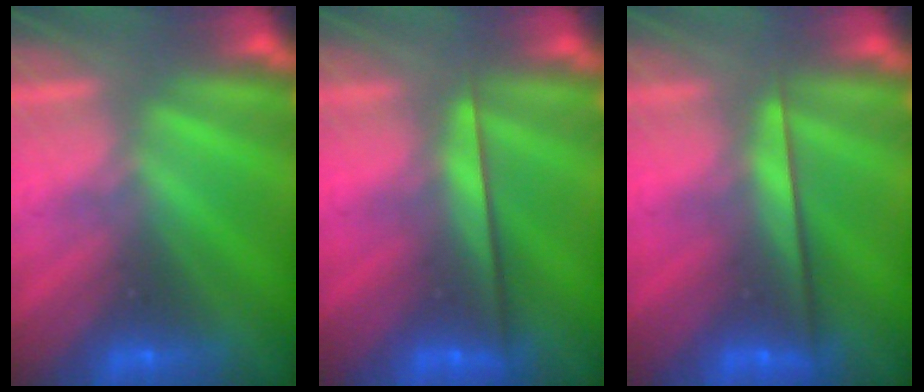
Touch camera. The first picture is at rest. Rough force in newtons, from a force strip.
{"total": 2.2}
{"total": 2.2}